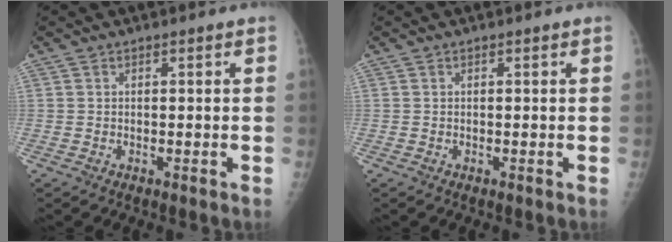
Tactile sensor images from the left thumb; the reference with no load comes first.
{"total": 0.0}